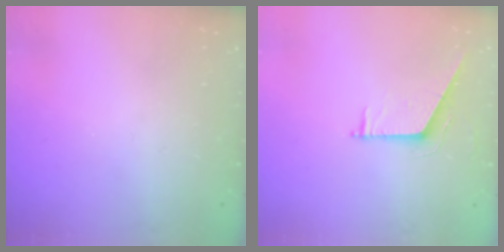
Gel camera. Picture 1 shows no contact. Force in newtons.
{"total": 6.5, "press": 6.5, "slide": 0.2}